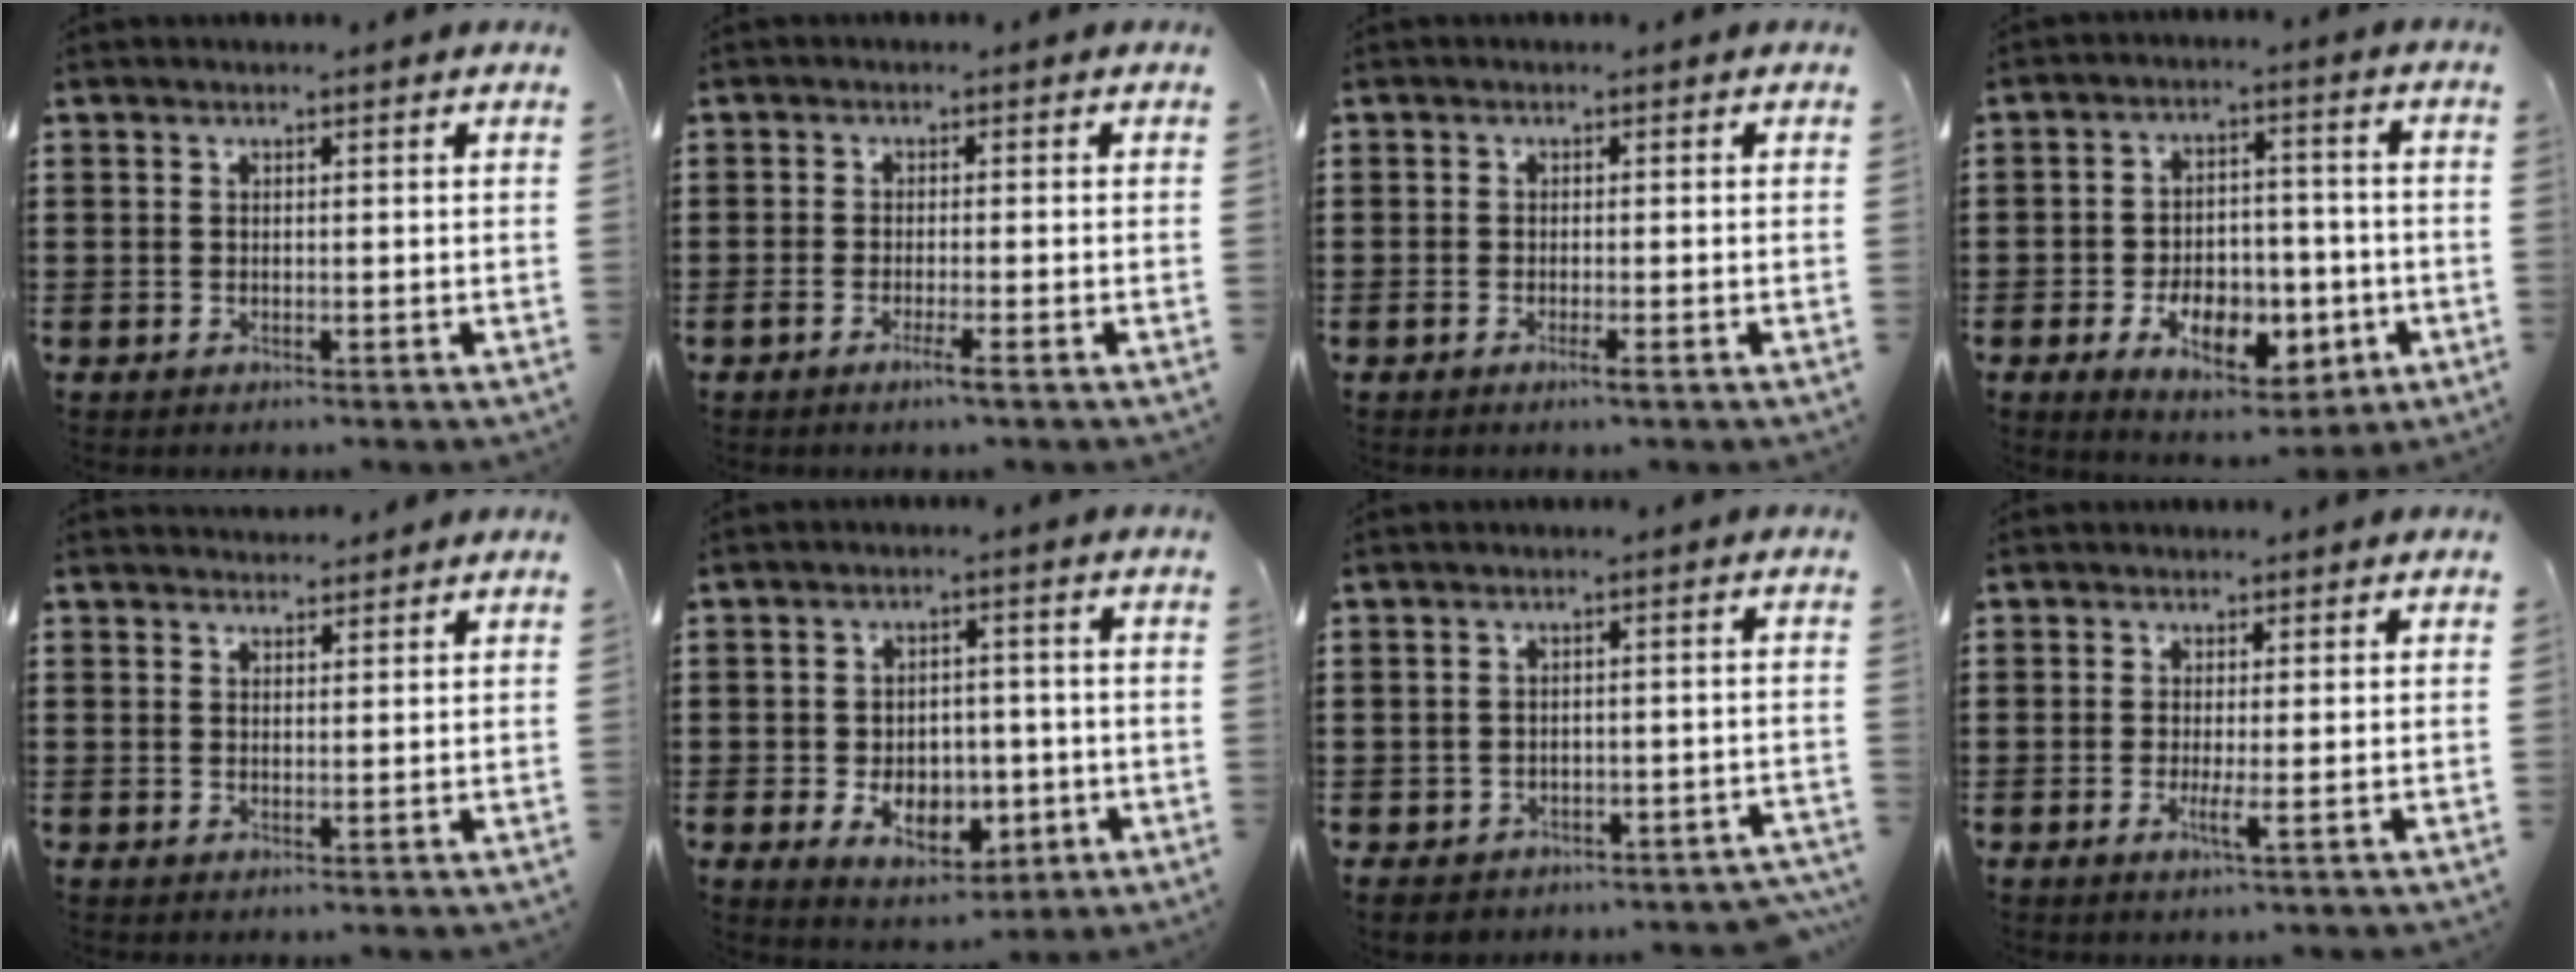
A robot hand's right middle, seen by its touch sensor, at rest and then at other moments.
{"total": 2.2, "force": [-1.3, 0.0, 1.8], "torque": [-0.030, -0.003, -0.024]}
{"total": 1.3, "force": [-0.6, 0.1, 1.1], "torque": [-0.020, -0.002, -0.011]}
{"total": 8.9, "force": [-3.8, 5.2, 6.1], "torque": [-0.072, 0.004, -0.068]}
{"total": 1.9, "force": [1.8, 0.4, -0.1], "torque": [0.005, 0.001, 0.034]}
{"total": 6.8, "force": [-2.3, 4.5, 4.5], "torque": [-0.055, 0.005, -0.044]}
{"total": 2.6, "force": [-2.6, 0.7, -0.1], "torque": [-0.006, 0.004, -0.056]}
{"total": 1.9, "force": [-0.5, 0.1, 1.8], "torque": [-0.034, -0.005, -0.008]}